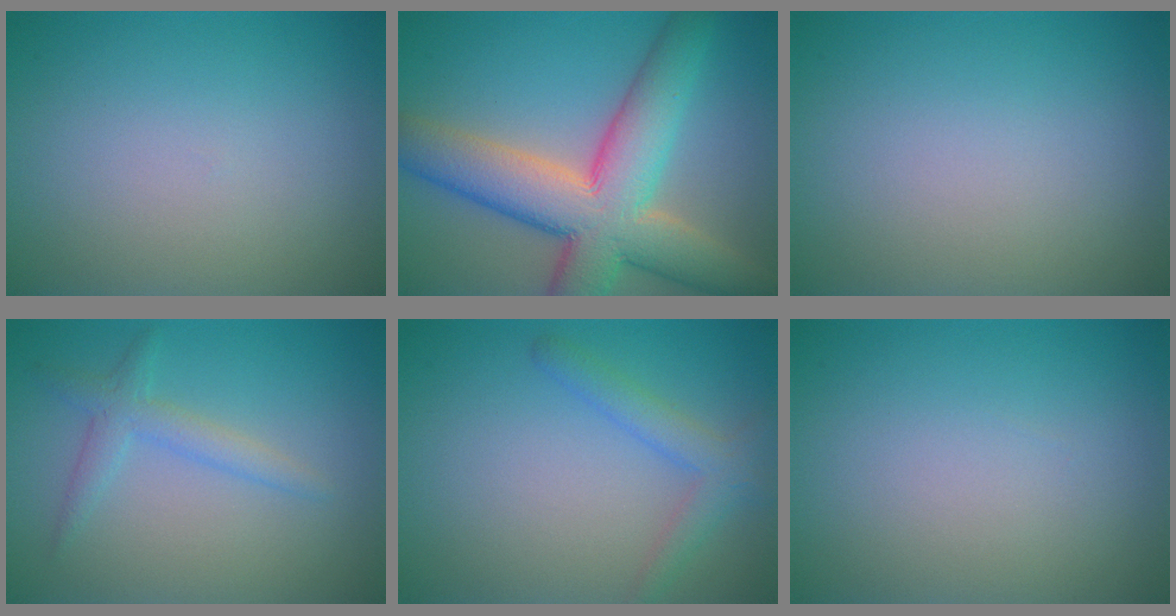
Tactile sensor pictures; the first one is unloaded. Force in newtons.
{"total": 11.0, "press": 11.0, "slide": 0.6}
{"total": 0.0}
{"total": 2.2, "press": 2.2, "slide": 0.1}
{"total": 2.5, "press": 2.5, "slide": 0.2}
{"total": 0.0}